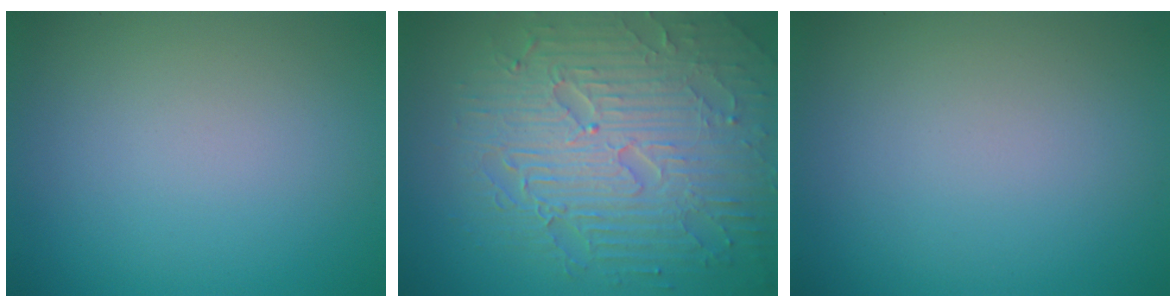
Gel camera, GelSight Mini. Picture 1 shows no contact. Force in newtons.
{"total": 8.8, "press": 6.3, "slide": 6.1}
{"total": 0.0}